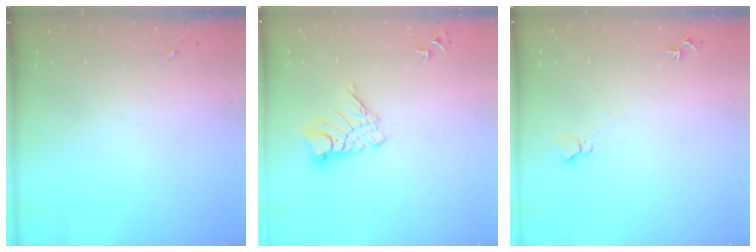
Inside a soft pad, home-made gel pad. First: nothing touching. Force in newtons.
{"total": 10.5, "press": 10.4, "slide": 1.0}
{"total": 5.7, "press": 5.7, "slide": 0.7}